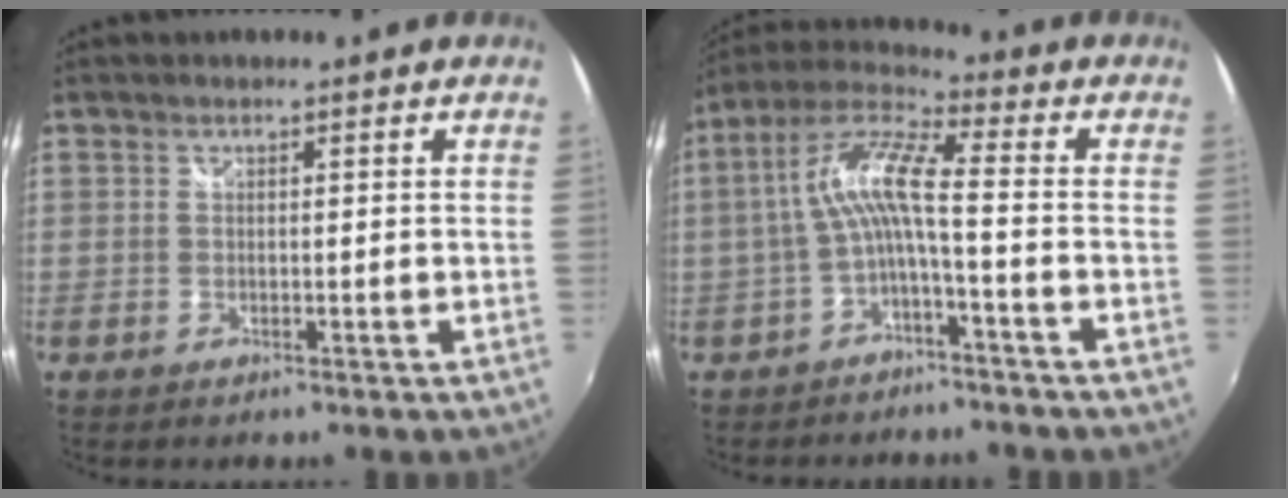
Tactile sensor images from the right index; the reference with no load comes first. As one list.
[{"total": 9.0, "force": [-1.6, 1.0, 8.8], "torque": [-0.192, 0.019, -0.031]}]